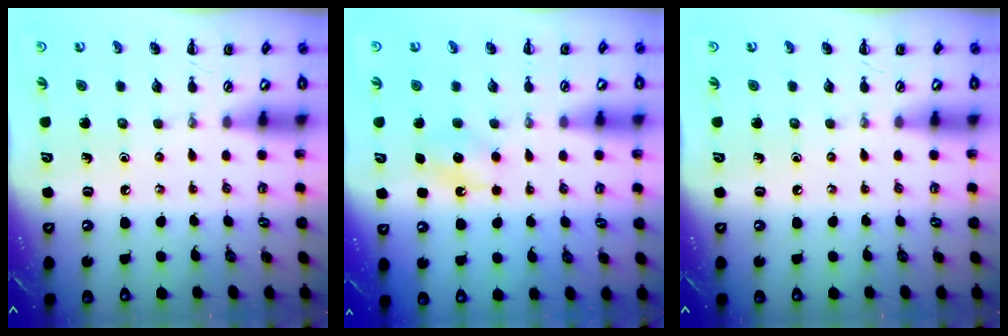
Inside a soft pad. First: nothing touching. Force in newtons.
{"total": 6.7, "press": 6.5, "slide": 1.6}
{"total": 0.0}